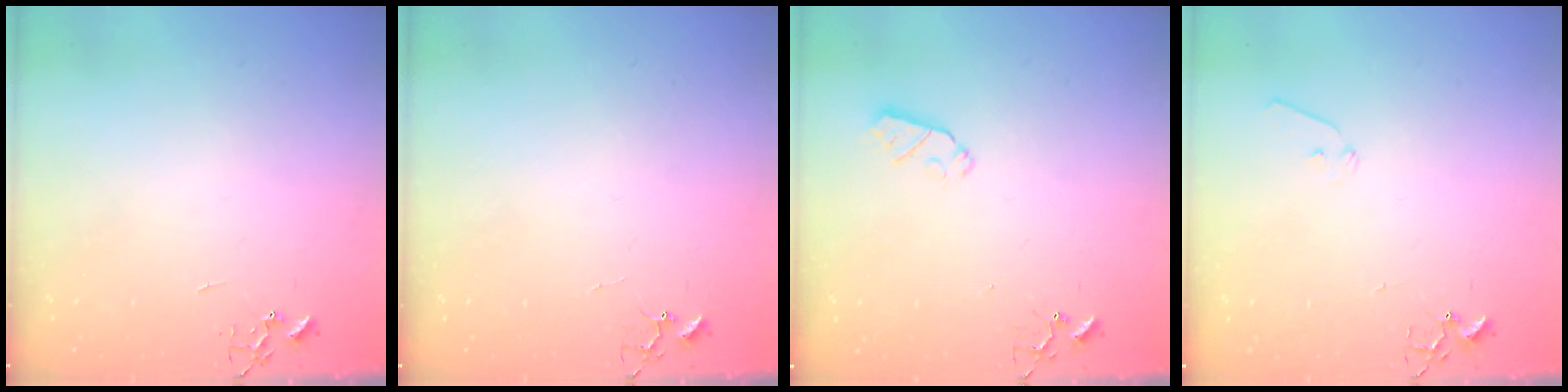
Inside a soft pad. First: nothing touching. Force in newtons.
{"total": 3.4, "press": 3.4, "slide": 0.3}
{"total": 5.5, "press": 5.5, "slide": 0.4}
{"total": 6.3, "press": 6.3, "slide": 0.7}